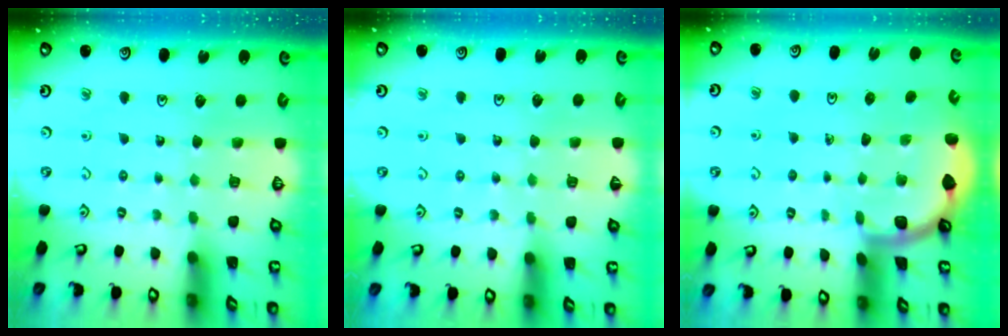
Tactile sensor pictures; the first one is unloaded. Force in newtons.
{"total": 2.8, "press": 2.7, "slide": 0.5}
{"total": 1.7, "press": 1.7, "slide": 0.1}